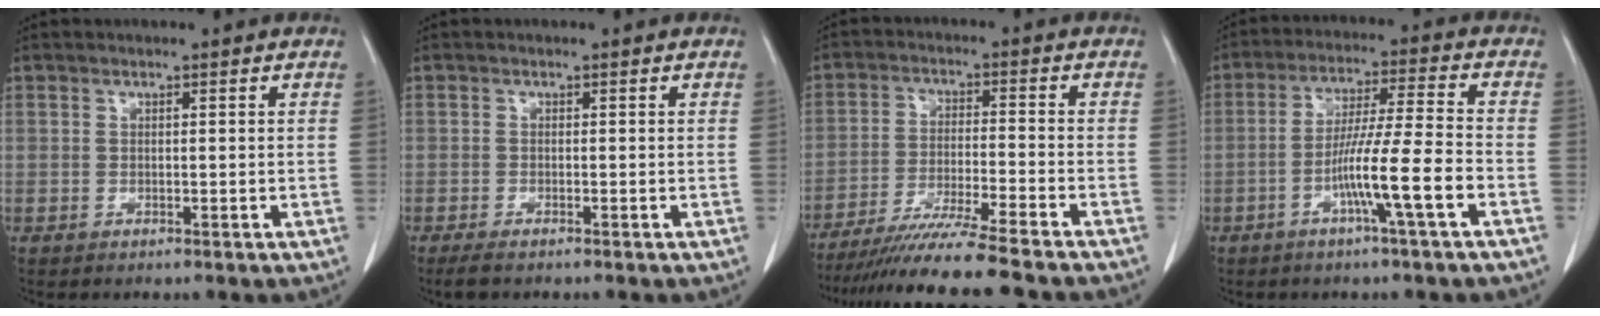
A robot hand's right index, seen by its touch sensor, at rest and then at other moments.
{"total": 2.0, "force": [-1.7, 0.2, 1.1], "torque": [-0.022, -0.006, -0.028]}
{"total": 13.7, "force": [-11.9, -1.5, 6.6], "torque": [-0.099, -0.032, -0.195]}
{"total": 9.9, "force": [-4.0, -1.0, 9.0], "torque": [-0.166, 0.002, -0.075]}